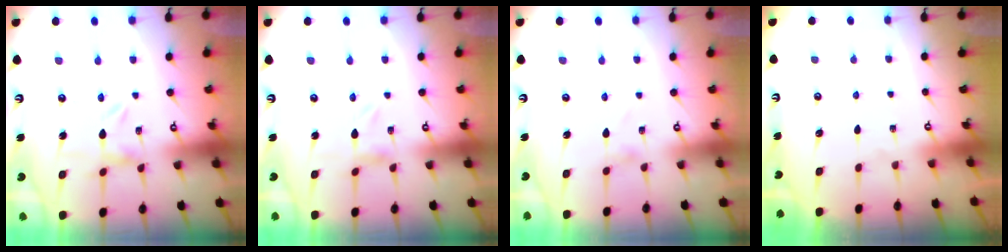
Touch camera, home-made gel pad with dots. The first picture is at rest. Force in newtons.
{"total": 0.0}
{"total": 0.7, "press": 0.7, "slide": 0.1}
{"total": 0.0}